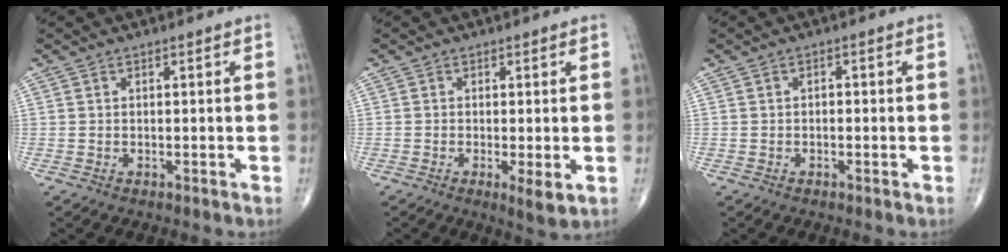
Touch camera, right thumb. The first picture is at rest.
{"total": 3.7, "force": [-0.8, 0.8, 3.5], "torque": [-0.063, -0.014, -0.017]}
{"total": 0.9, "force": [-0.2, 0.6, 0.7], "torque": [-0.007, 0.004, -0.006]}